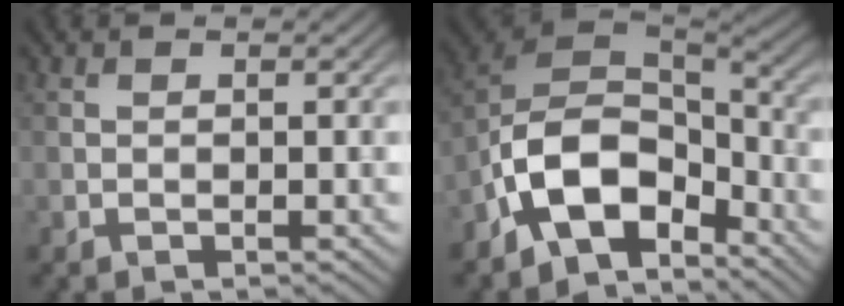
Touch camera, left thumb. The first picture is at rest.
{"total": 12.3, "force": [-6.4, 6.9, 7.9], "torque": [-0.159, -0.007, -0.141]}